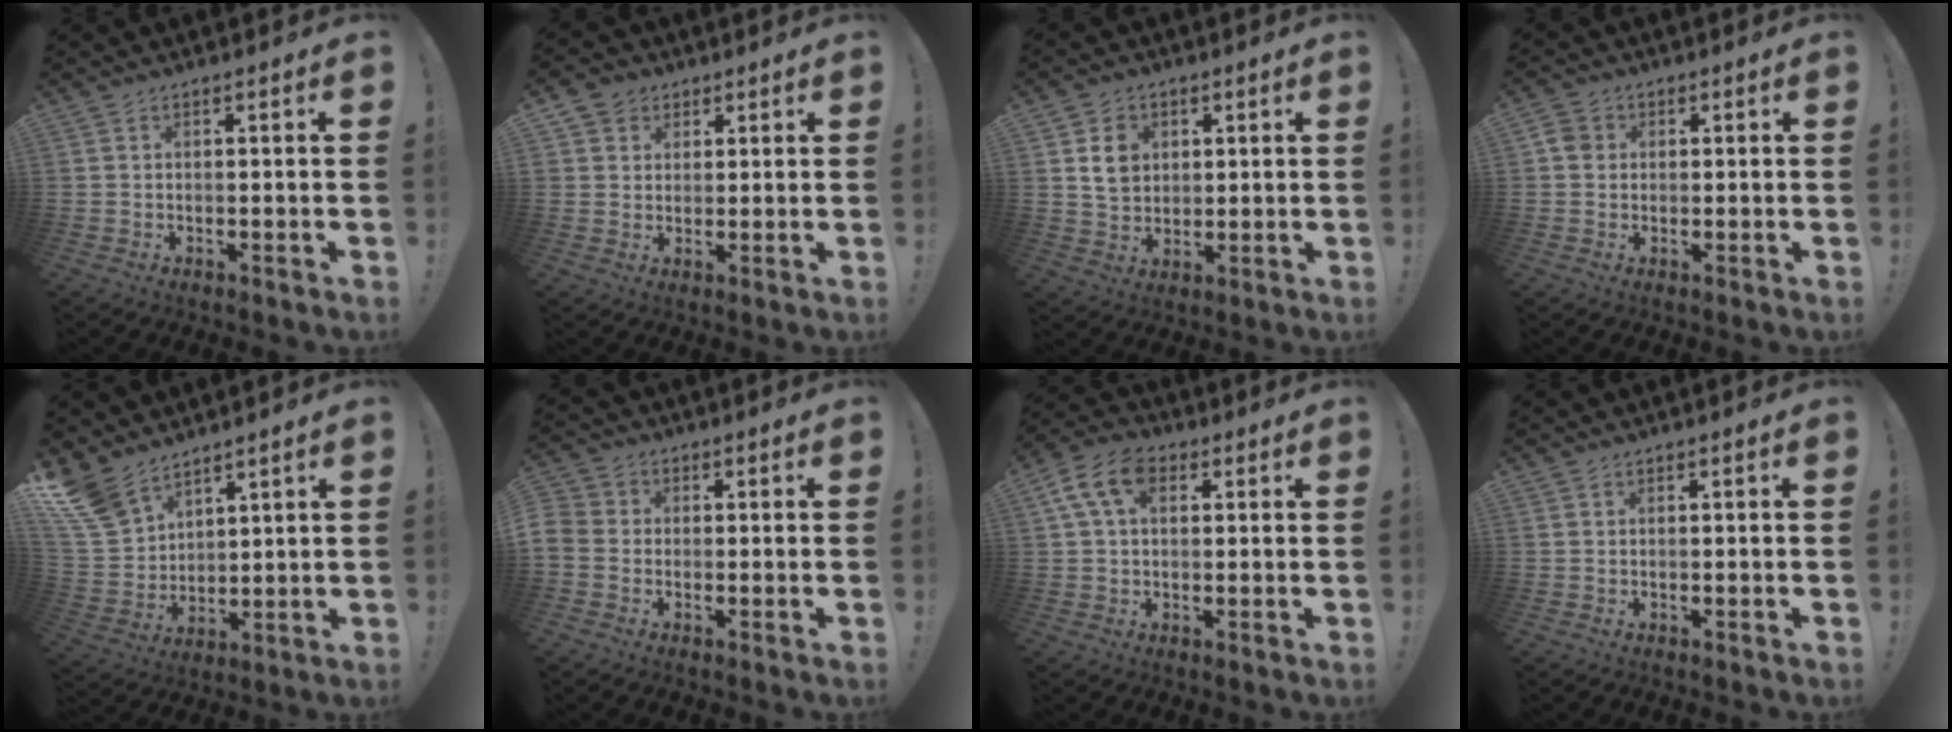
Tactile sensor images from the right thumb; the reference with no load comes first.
{"total": 5.0, "force": [2.2, 4.5, 0.7], "torque": [-0.012, -0.009, 0.044]}
{"total": 7.9, "force": [2.6, 6.7, 3.2], "torque": [-0.040, -0.008, 0.051]}
{"total": 4.1, "force": [0.3, 3.7, 1.7], "torque": [-0.028, 0.012, 0.007]}
{"total": 12.1, "force": [9.5, 6.3, 4.0], "torque": [-0.093, -0.063, 0.188]}
{"total": 4.4, "force": [-1.7, 3.7, 1.5], "torque": [-0.038, 0.014, -0.033]}
{"total": 10.2, "force": [3.5, 6.4, 7.1], "torque": [-0.133, 0.009, 0.067]}
{"total": 0.0}